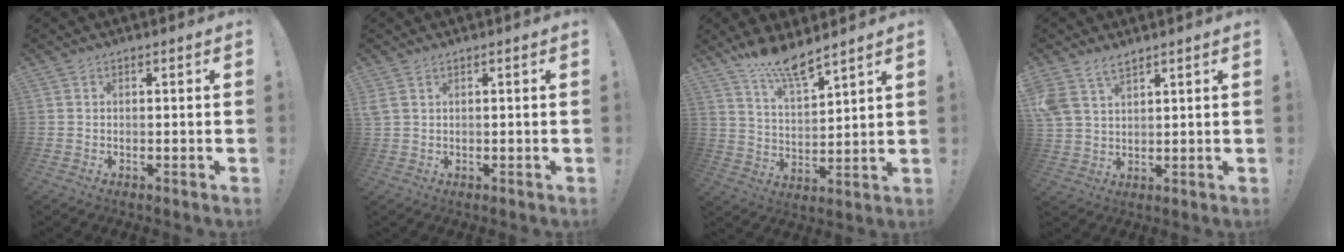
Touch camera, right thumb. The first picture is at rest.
{"total": 2.2, "force": [1.2, 1.0, 1.6], "torque": [-0.041, 0.004, 0.024]}
{"total": 10.9, "force": [9.2, 1.5, 5.6], "torque": [-0.108, -0.062, 0.163]}
{"total": 6.6, "force": [4.9, 3.2, 3.0], "torque": [-0.061, -0.018, 0.098]}